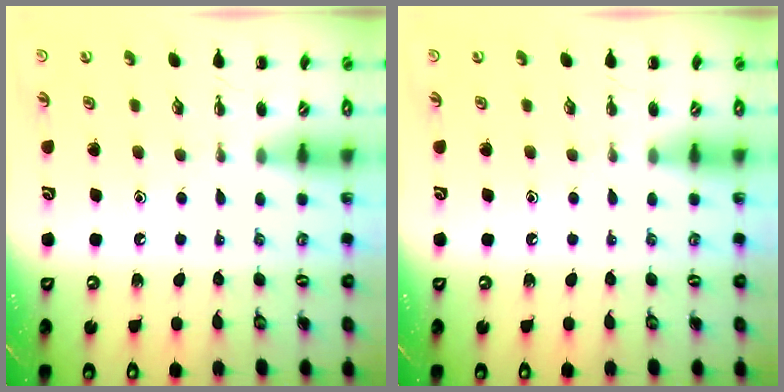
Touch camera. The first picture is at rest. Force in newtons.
{"total": 0.0}